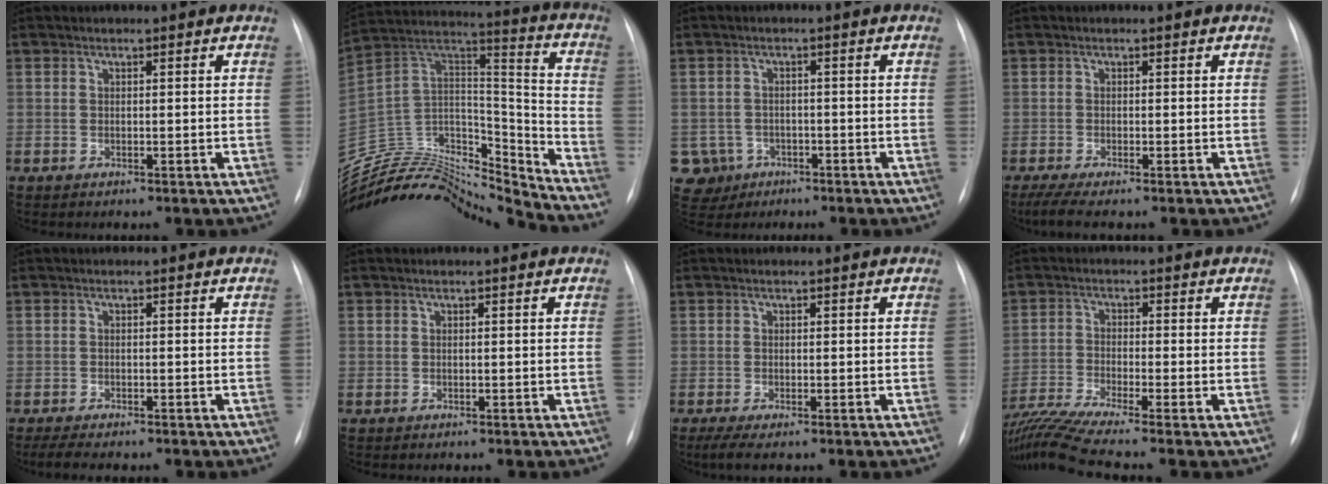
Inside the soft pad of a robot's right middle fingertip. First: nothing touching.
{"total": 25.3, "force": [-24.6, 3.5, 5.1], "torque": [-0.121, 0.044, -0.408]}
{"total": 5.3, "force": [-2.4, 4.8, 0.0], "torque": [-0.008, 0.008, -0.034]}
{"total": 3.0, "force": [-2.2, 0.2, 2.1], "torque": [-0.044, -0.010, -0.043]}
{"total": 4.3, "force": [-3.5, 0.9, 2.3], "torque": [-0.038, -0.011, -0.048]}
{"total": 0.0}
{"total": 2.0, "force": [-1.2, 0.3, 1.6], "torque": [-0.033, -0.008, -0.023]}
{"total": 10.8, "force": [-9.0, -1.7, 5.7], "torque": [-0.118, -0.013, -0.161]}